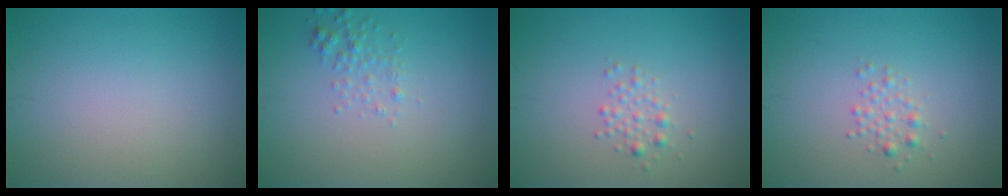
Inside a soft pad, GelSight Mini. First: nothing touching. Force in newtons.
{"total": 1.6, "press": 1.5, "slide": 0.2}
{"total": 1.4, "press": 1.4, "slide": 0.1}
{"total": 1.4, "press": 1.4, "slide": 0.1}